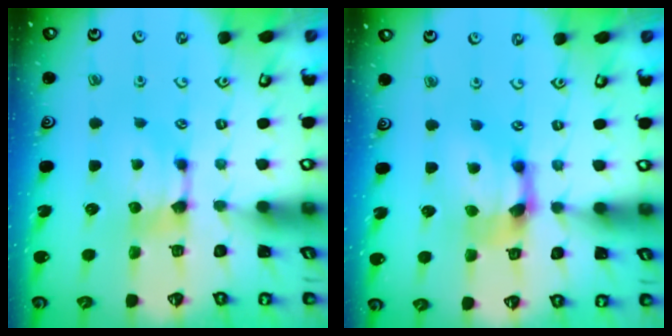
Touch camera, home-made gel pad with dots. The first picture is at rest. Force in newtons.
{"total": 3.2, "press": 2.6, "slide": 1.8}